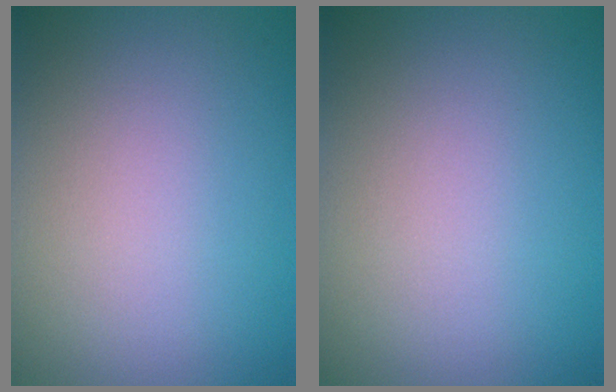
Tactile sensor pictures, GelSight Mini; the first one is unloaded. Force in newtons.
{"total": 0.0}